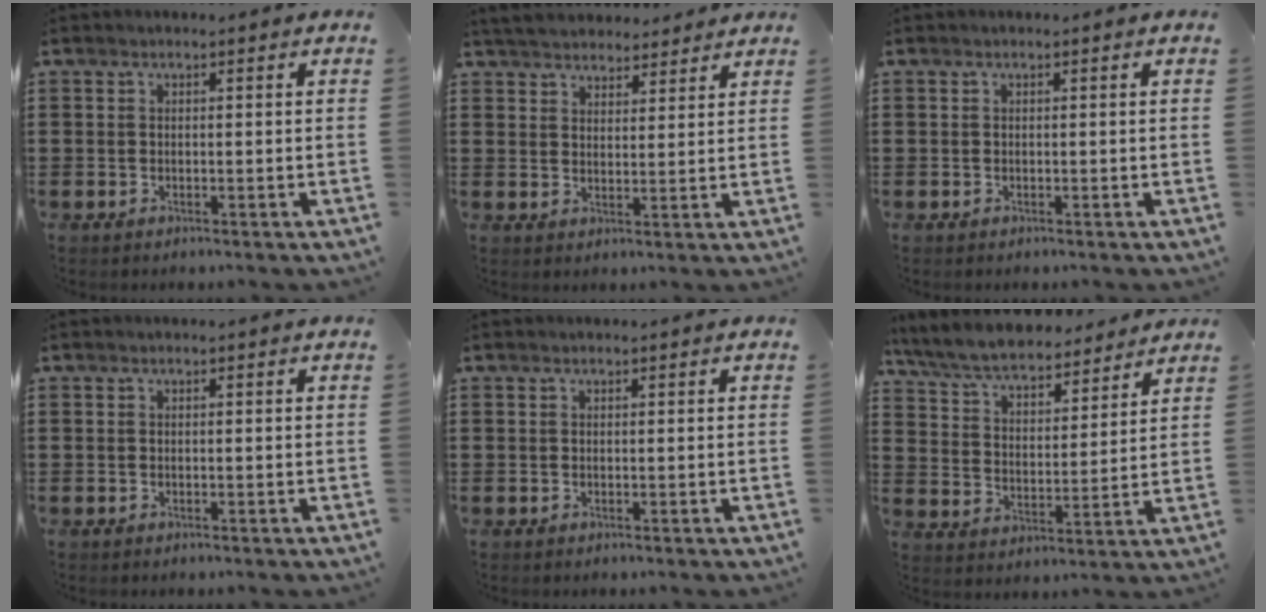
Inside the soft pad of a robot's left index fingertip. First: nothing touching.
{"total": 4.2, "force": [4.1, 1.1, 0.5], "torque": [-0.025, -0.009, 0.075]}
{"total": 0.0}
{"total": 0.0}
{"total": 0.0}
{"total": 7.6, "force": [7.1, 1.1, 2.5], "torque": [-0.079, -0.038, 0.126]}